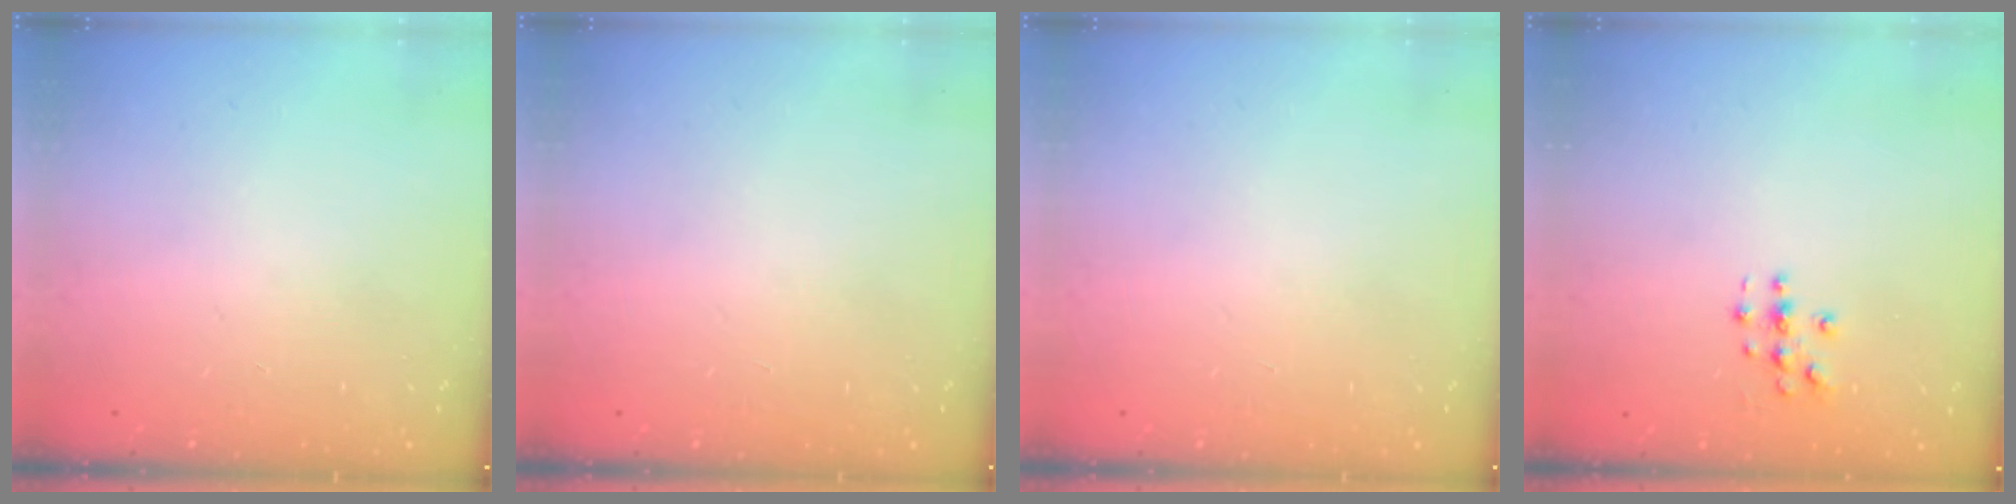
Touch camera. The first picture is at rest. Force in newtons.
{"total": 0.0}
{"total": 0.0}
{"total": 3.0, "press": 3.0, "slide": 0.1}